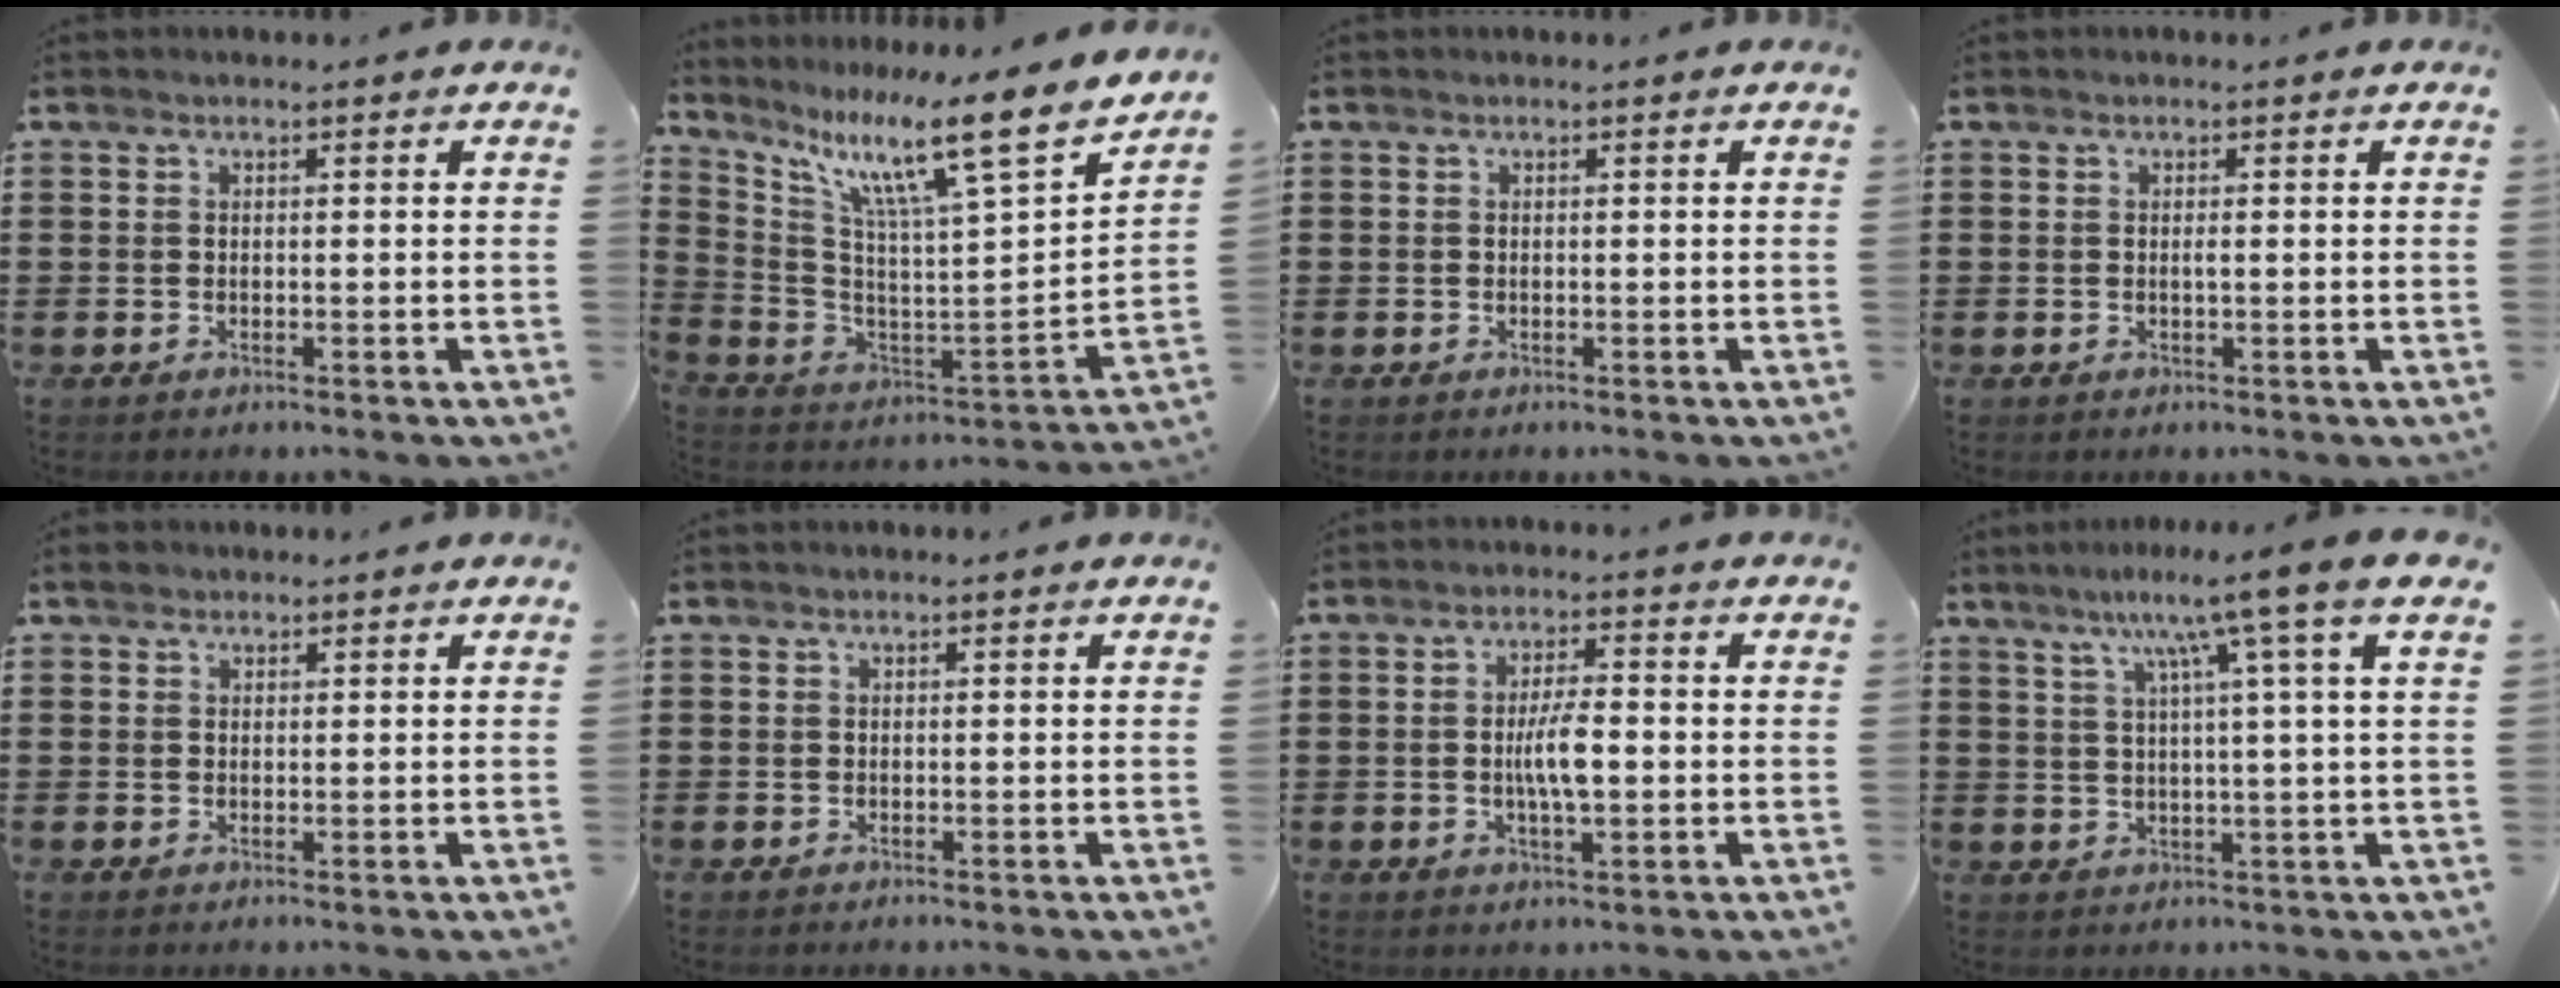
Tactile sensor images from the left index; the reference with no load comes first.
{"total": 12.3, "force": [8.9, 0.4, 8.5], "torque": [-0.164, -0.080, 0.130]}
{"total": 0.0}
{"total": 0.6, "force": [0.0, 0.1, 0.6], "torque": [-0.013, -0.004, 0.000]}
{"total": 1.1, "force": [0.8, 0.7, 0.3], "torque": [-0.009, 0.007, 0.015]}
{"total": 0.0}
{"total": 5.6, "force": [-0.5, 1.6, 5.3], "torque": [-0.094, 0.000, -0.016]}
{"total": 9.0, "force": [4.6, -1.8, 7.6], "torque": [-0.152, -0.011, 0.062]}